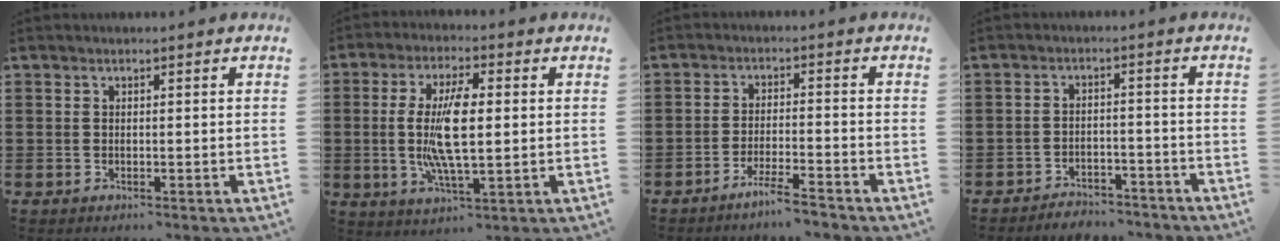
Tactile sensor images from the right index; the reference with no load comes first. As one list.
[{"total": 10.2, "force": [0.3, 3.1, 9.7], "torque": [-0.203, -0.007, 0.001]}, {"total": 4.2, "force": [-3.9, -0.2, 1.8], "torque": [-0.037, -0.004, -0.076]}, {"total": 3.4, "force": [-3.3, 0.5, 0.0], "torque": [-0.006, 0.002, -0.069]}]